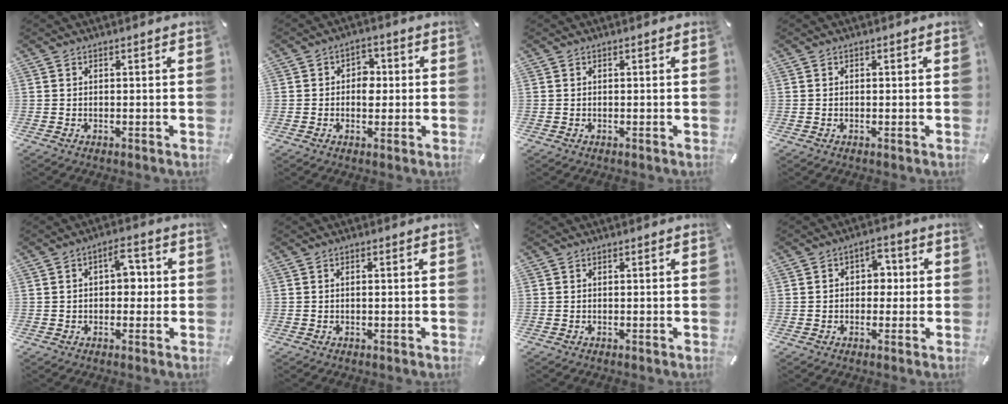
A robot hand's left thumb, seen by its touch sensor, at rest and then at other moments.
{"total": 4.9, "force": [-0.5, 3.8, 3.0], "torque": [-0.026, -0.001, -0.016]}
{"total": 0.0}
{"total": 0.0}
{"total": 6.0, "force": [0.7, 3.8, 4.6], "torque": [-0.052, 0.000, 0.002]}
{"total": 0.7, "force": [-0.1, 0.1, 0.7], "torque": [-0.012, 0.000, -0.001]}
{"total": 0.0}
{"total": 5.0, "force": [-0.2, 4.0, 3.0], "torque": [-0.032, 0.002, -0.014]}